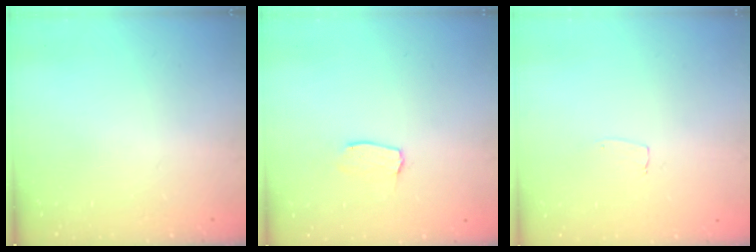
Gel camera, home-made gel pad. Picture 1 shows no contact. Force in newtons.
{"total": 4.0, "press": 4.0, "slide": 0.3}
{"total": 3.2, "press": 3.2, "slide": 0.2}